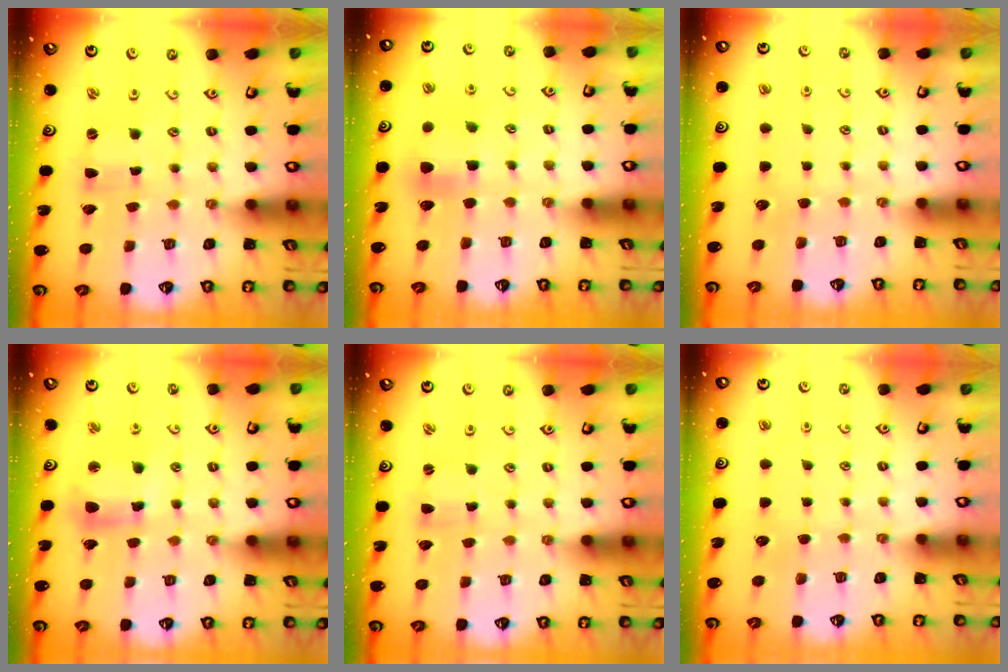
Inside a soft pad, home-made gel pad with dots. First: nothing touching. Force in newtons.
{"total": 7.1, "press": 7.1, "slide": 0.4}
{"total": 0.0}
{"total": 9.5, "press": 9.4, "slide": 1.0}
{"total": 0.9, "press": 0.8, "slide": 0.1}
{"total": 0.0}